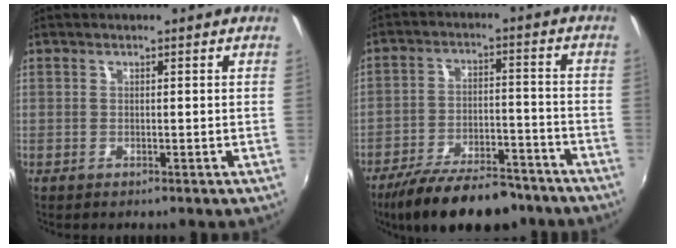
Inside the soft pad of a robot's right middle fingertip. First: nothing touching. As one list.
[{"total": 18.0, "force": [-14.4, 5.8, 9.1], "torque": [-0.173, -0.021, -0.215]}]